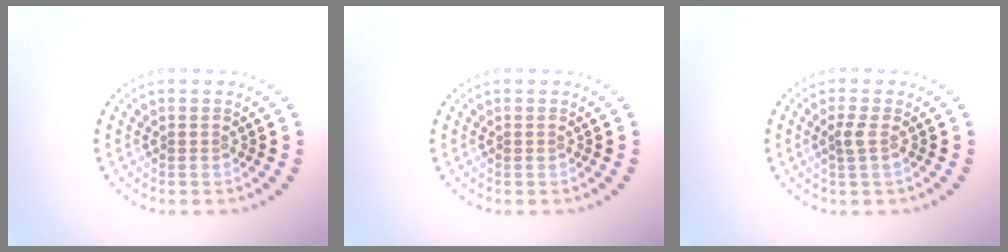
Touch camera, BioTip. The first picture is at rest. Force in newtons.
{"total": 0.0}
{"total": 1.3, "press": 1.0, "slide": 0.8}